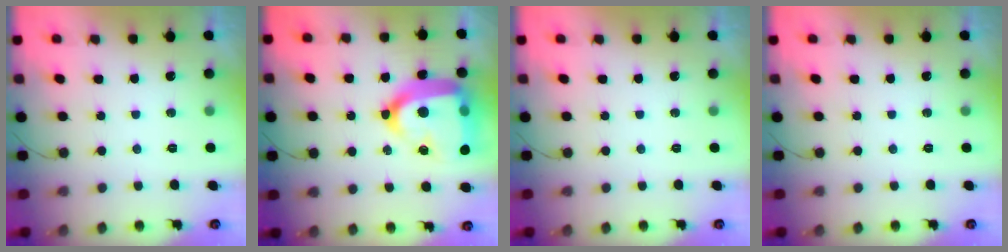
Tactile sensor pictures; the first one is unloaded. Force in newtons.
{"total": 27.7, "press": 27.6, "slide": 2.6}
{"total": 0.0}
{"total": 0.0}